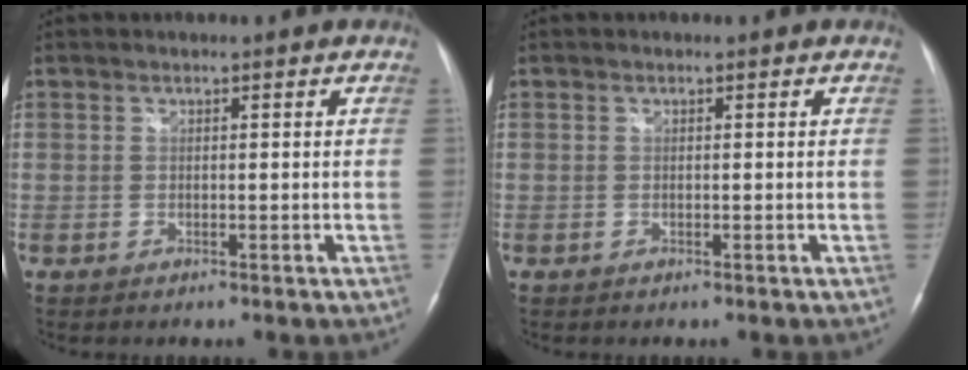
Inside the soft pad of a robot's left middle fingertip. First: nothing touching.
{"total": 0.0}